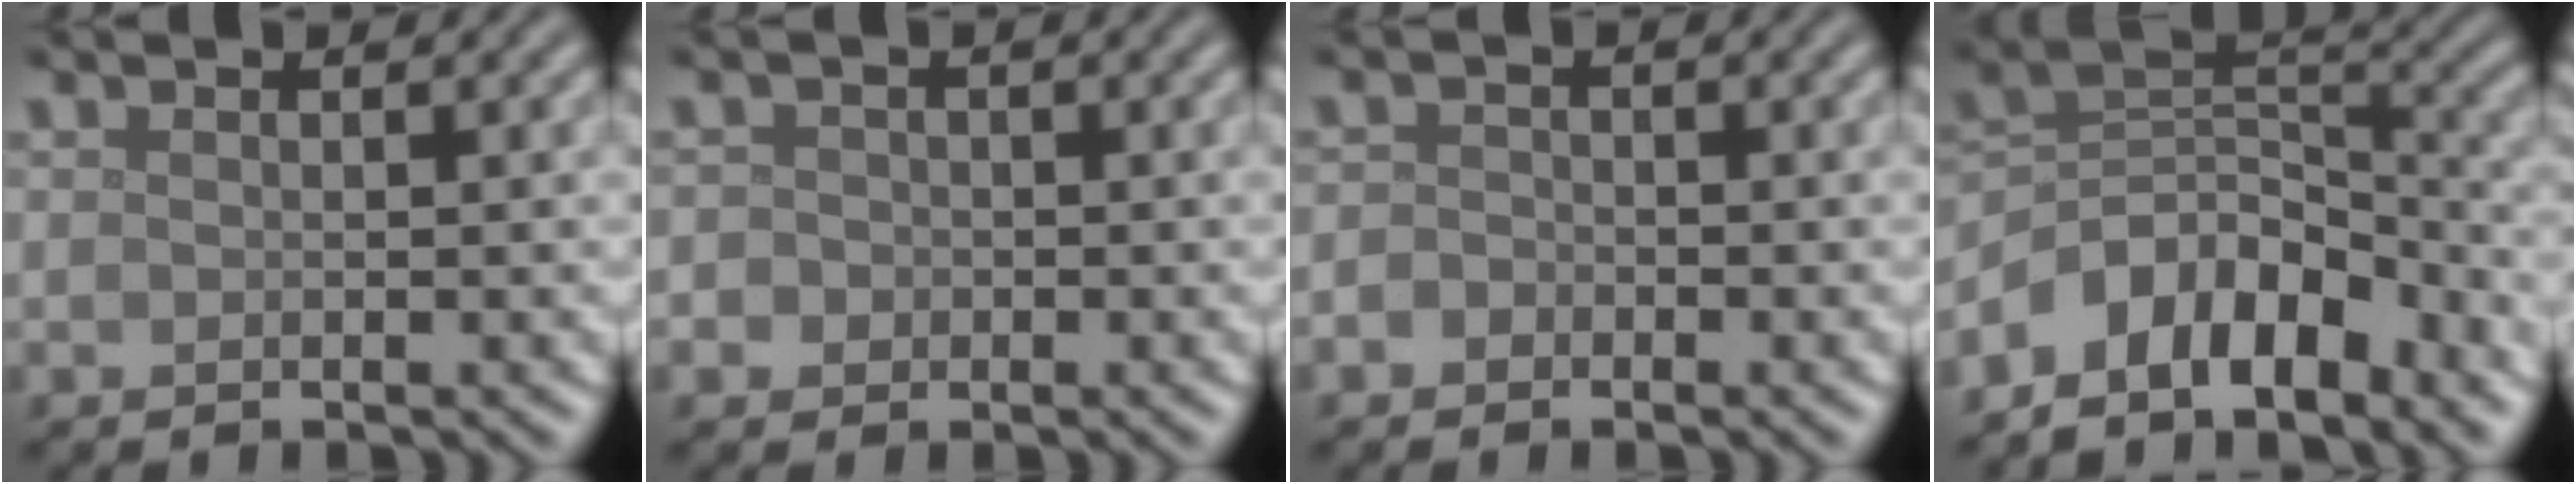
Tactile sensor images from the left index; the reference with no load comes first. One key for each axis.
{"total": 2.8, "fx": -0.1, "fy": 2.6, "fz": 0.9, "tx": 0.005, "ty": 0.018, "tz": -0.029}
{"total": 1.3, "fx": -0.6, "fy": 1.1, "fz": 0.3, "tx": 0.007, "ty": 0.001, "tz": -0.018}
{"total": 8.1, "fx": -5.8, "fy": 3.9, "fz": 4.2, "tx": -0.049, "ty": 0.004, "tz": -0.111}